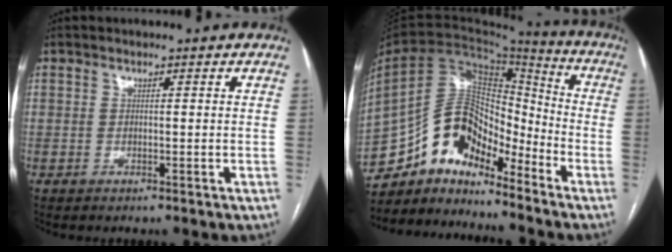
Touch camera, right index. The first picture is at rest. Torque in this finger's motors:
{"motor_torque": [0.59, -0.46, 0.26, 0.05]}